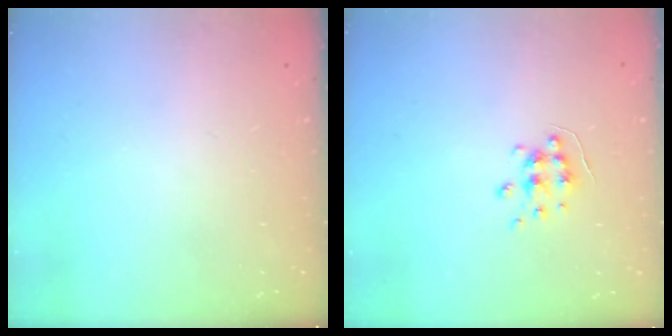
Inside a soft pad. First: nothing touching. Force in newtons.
{"total": 6.1, "press": 6.1, "slide": 0.6}